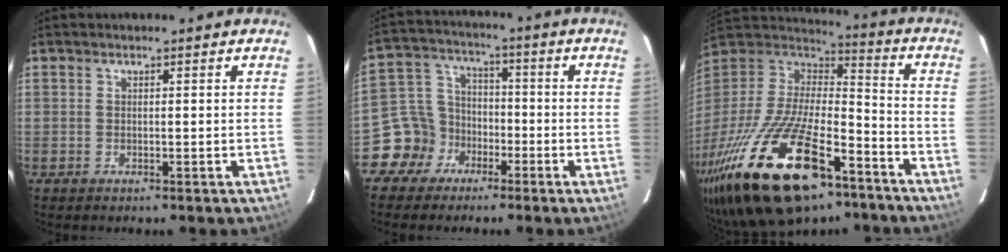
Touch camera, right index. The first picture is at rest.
{"total": 8.8, "force": [-5.1, 7.2, 1.0], "torque": [-0.032, 0.039, -0.097]}
{"total": 35.2, "force": [-21.2, 14.3, 24.2], "torque": [-0.489, -0.050, -0.338]}